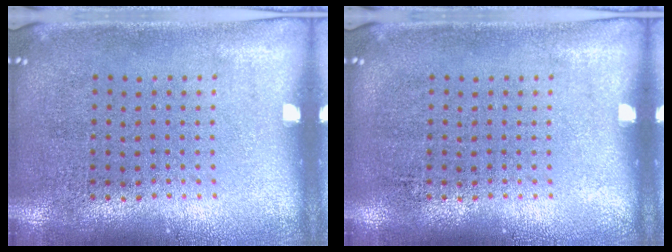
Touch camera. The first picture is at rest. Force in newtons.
{"total": 0.0}